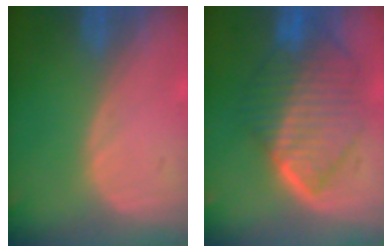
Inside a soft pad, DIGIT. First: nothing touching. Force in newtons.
{"total": 10.5, "press": 10.4, "slide": 1.0}